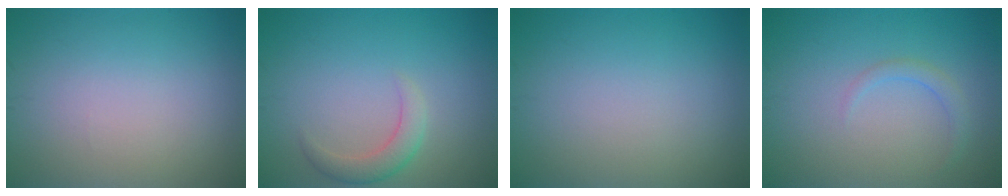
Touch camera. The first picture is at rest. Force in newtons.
{"total": 2.3, "press": 2.3, "slide": 0.4}
{"total": 0.0}
{"total": 1.3, "press": 1.3, "slide": 0.1}